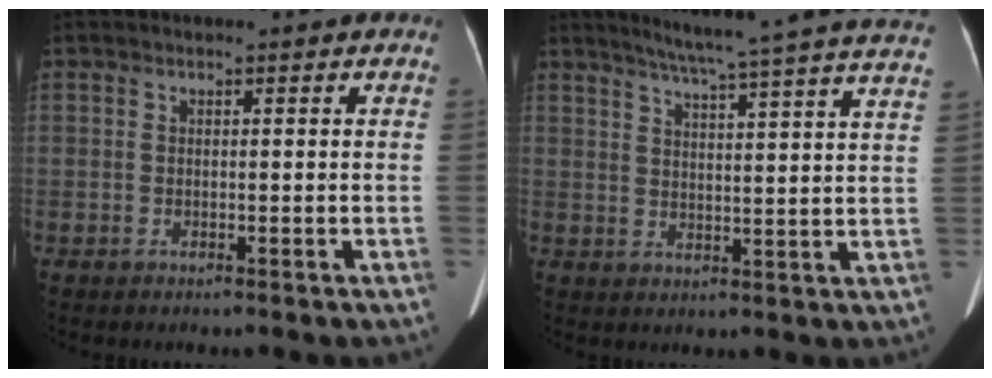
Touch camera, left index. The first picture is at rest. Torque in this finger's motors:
{"motor_torque": [0.50, -1.00, 0.00, 0.05]}